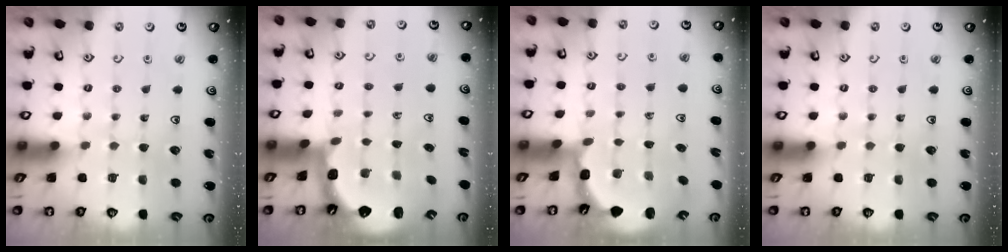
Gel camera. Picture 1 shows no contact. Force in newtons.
{"total": 2.3, "press": 2.0, "slide": 1.2}
{"total": 2.0, "press": 1.8, "slide": 0.9}
{"total": 0.0}